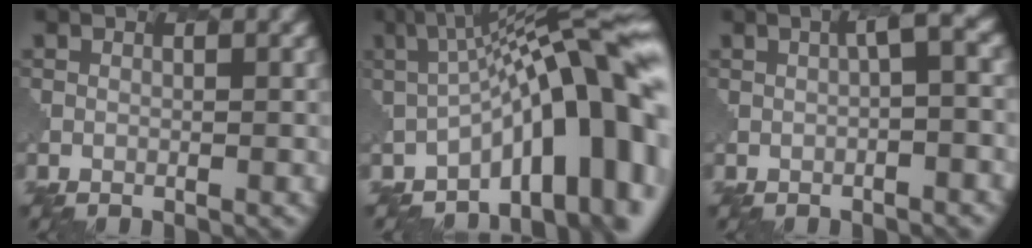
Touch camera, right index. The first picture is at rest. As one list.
[{"total": 14.3, "force": [-2.8, 4.4, 13.4], "torque": [-0.141, 0.033, -0.043]}, {"total": 2.9, "force": [0.1, 0.6, 2.9], "torque": [-0.038, 0.012, -0.002]}]